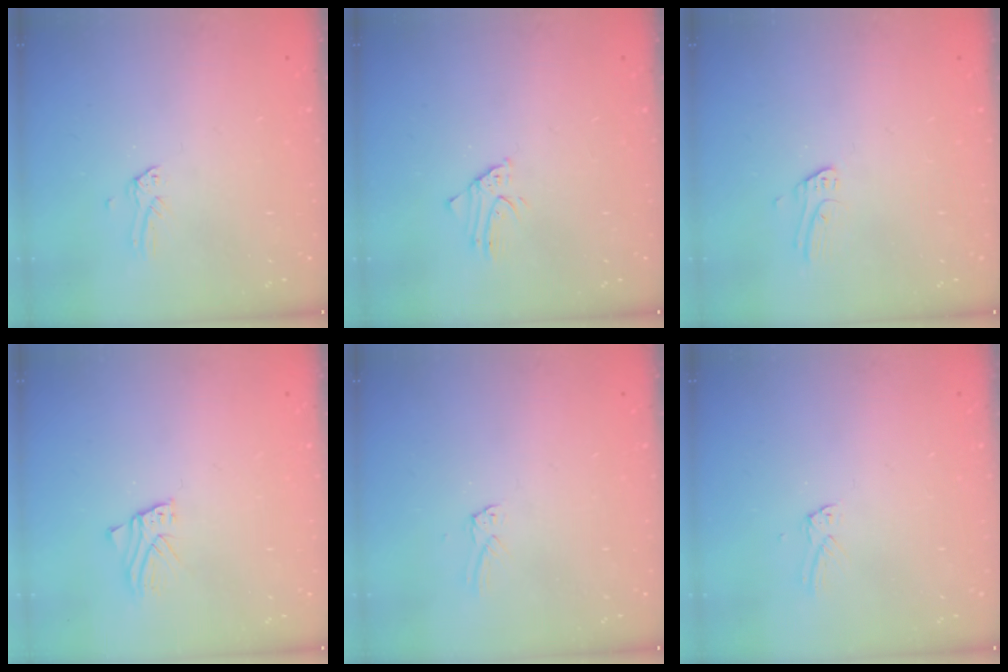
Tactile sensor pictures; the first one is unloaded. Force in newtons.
{"total": 1.9, "press": 1.9, "slide": 0.1}
{"total": 2.8, "press": 2.8, "slide": 0.2}
{"total": 2.2, "press": 2.2, "slide": 0.2}
{"total": 1.5, "press": 1.5, "slide": 0.1}
{"total": 1.5, "press": 1.5, "slide": 0.1}